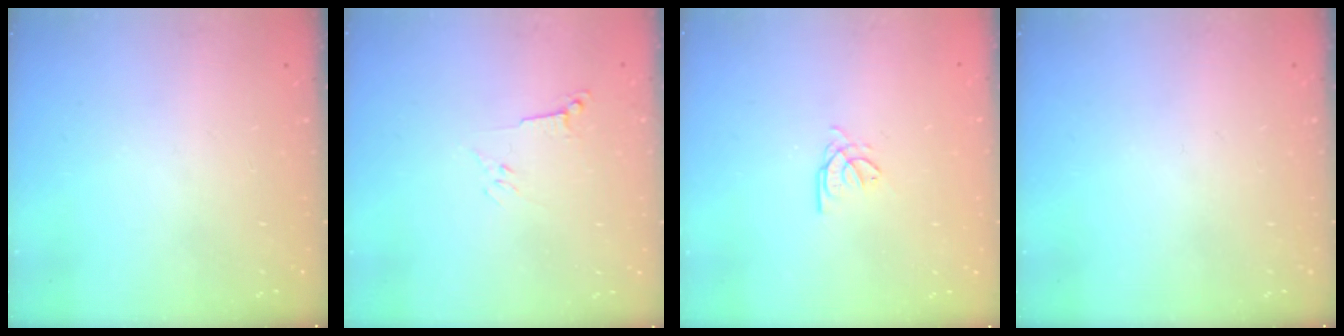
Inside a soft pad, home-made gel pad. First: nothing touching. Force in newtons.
{"total": 3.0, "press": 2.9, "slide": 0.8}
{"total": 2.4, "press": 2.4, "slide": 0.1}
{"total": 0.0}